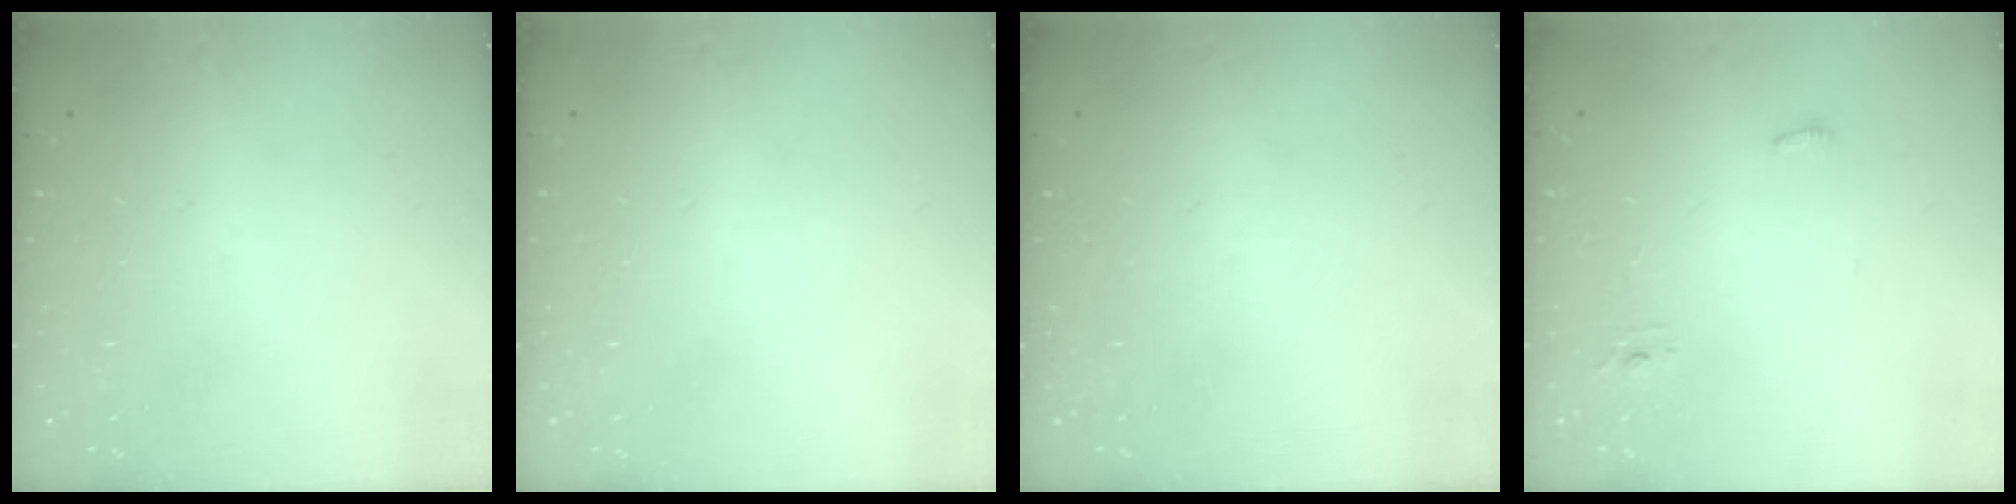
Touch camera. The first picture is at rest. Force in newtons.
{"total": 0.8, "press": 0.8, "slide": 0.1}
{"total": 0.0}
{"total": 7.6, "press": 3.8, "slide": 6.6}